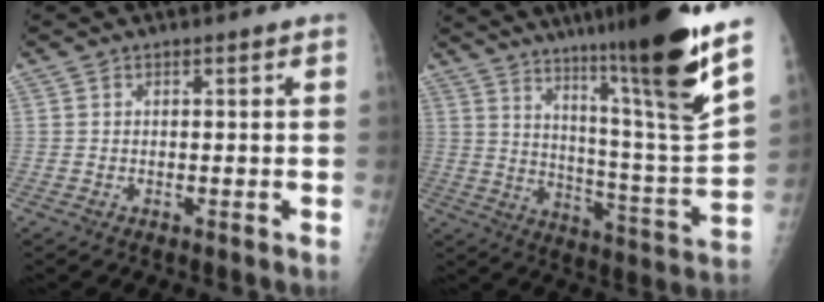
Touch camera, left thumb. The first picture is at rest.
{"total": 23.1, "force": [15.4, 0.6, 17.2], "torque": [-0.242, -0.087, 0.244]}